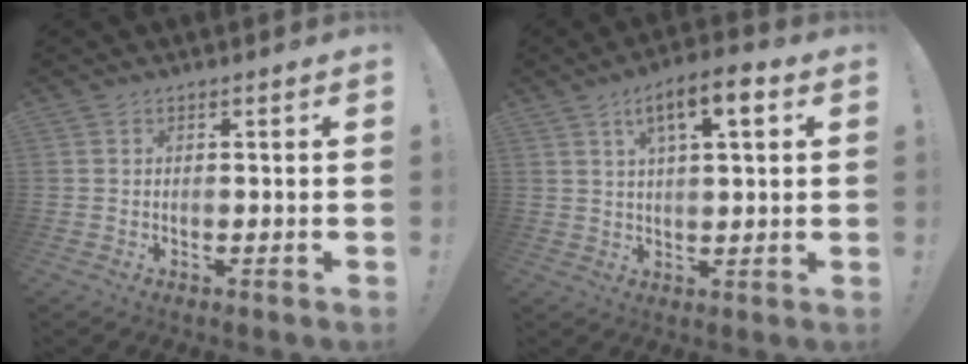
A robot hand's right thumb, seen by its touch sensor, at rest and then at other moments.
{"total": 9.1, "force": [3.9, 2.8, 7.8], "torque": [-0.125, -0.007, 0.061]}